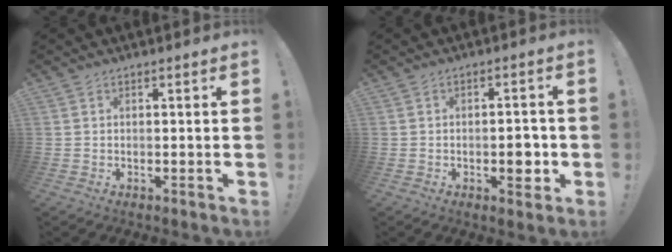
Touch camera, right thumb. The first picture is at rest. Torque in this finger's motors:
{"motor_torque": [0.73, 0.93, 0.25, -0.30, 0.08]}